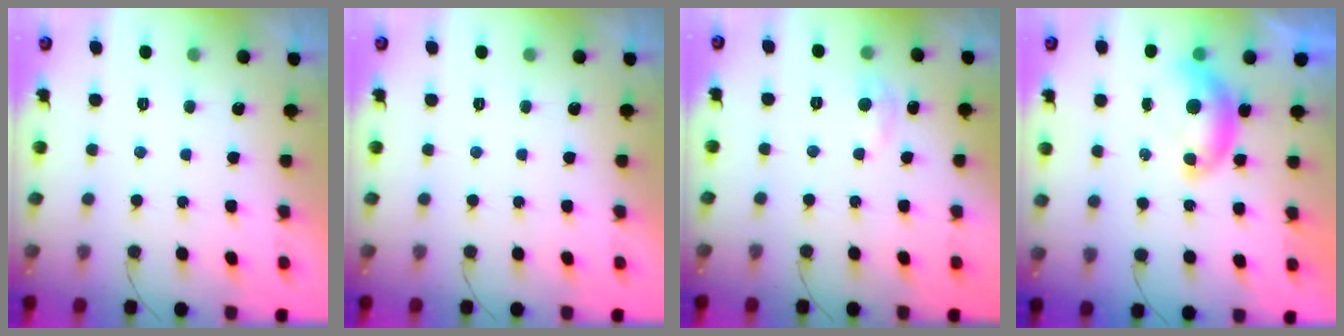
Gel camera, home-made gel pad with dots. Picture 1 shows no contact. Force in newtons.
{"total": 0.0}
{"total": 3.7, "press": 3.7, "slide": 0.5}
{"total": 7.2, "press": 7.1, "slide": 0.7}